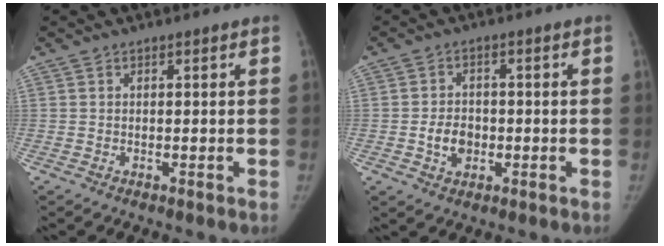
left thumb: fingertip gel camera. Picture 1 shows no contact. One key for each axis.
{"total": 5.0, "fx": -1.2, "fy": 3.8, "fz": 2.9, "tx": -0.031, "ty": 0.009, "tz": -0.019}